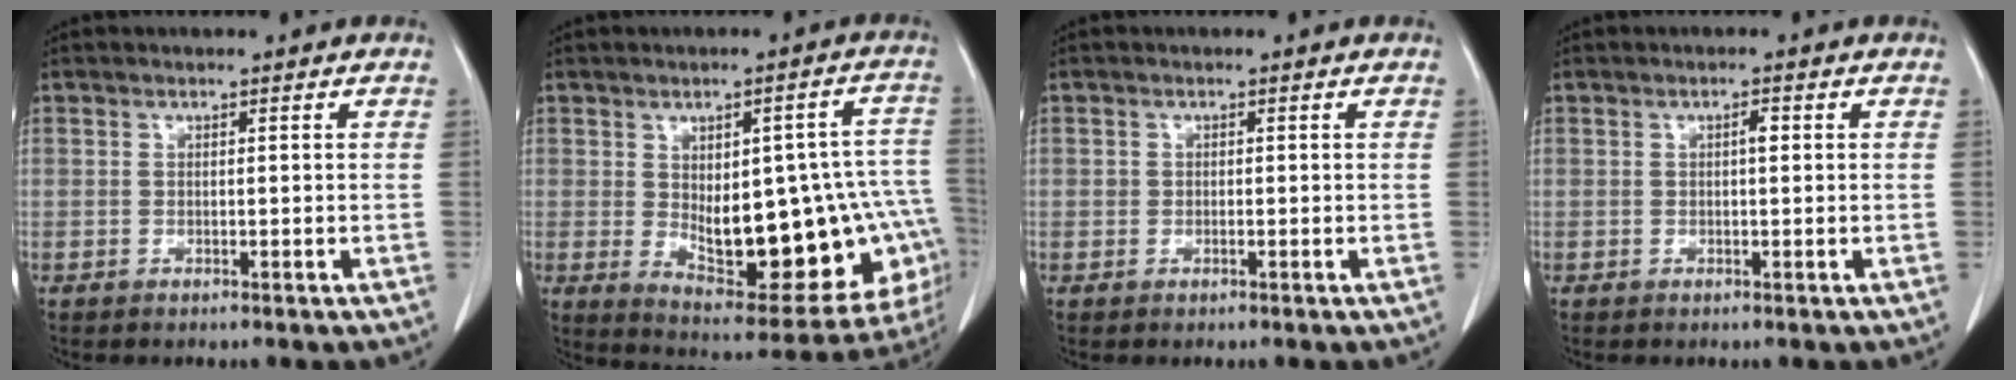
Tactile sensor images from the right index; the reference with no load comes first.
{"total": 22.9, "force": [-2.9, 9.4, 20.7], "torque": [-0.208, 0.025, -0.006]}
{"total": 0.6, "force": [-0.1, 0.5, 0.3], "torque": [-0.005, 0.002, -0.003]}
{"total": 1.2, "force": [0.2, 0.3, 1.1], "torque": [-0.017, 0.003, 0.002]}